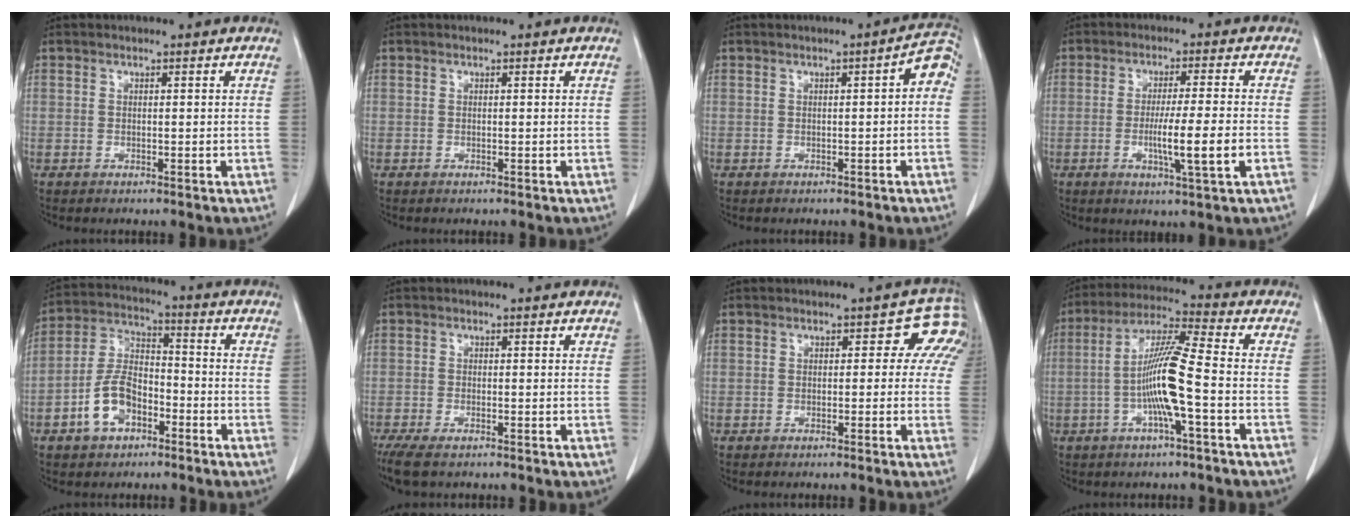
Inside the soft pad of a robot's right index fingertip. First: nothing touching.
{"total": 0.0}
{"total": 3.6, "force": [-0.1, 0.8, 3.5], "torque": [-0.037, 0.012, -0.007]}
{"total": 7.6, "force": [-1.8, -0.5, 7.3], "torque": [-0.120, -0.015, -0.029]}
{"total": 8.9, "force": [-4.1, 5.0, 6.1], "torque": [-0.136, 0.018, -0.080]}
{"total": 5.8, "force": [-4.4, 1.6, 3.5], "torque": [-0.061, -0.014, -0.073]}
{"total": 4.3, "force": [0.9, 3.2, 2.7], "torque": [-0.004, 0.019, -0.005]}
{"total": 10.5, "force": [-2.2, 0.0, 10.2], "torque": [-0.196, 0.010, -0.046]}